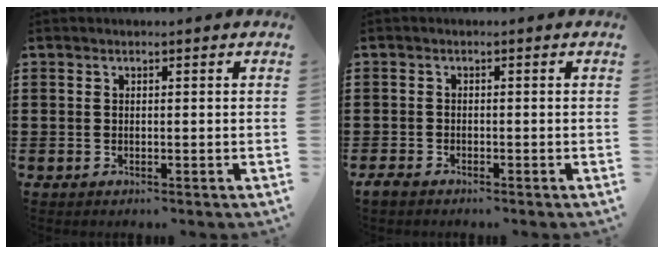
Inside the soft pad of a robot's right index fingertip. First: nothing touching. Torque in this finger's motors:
{"motor_torque": [-2.14, 0.00, -1.05, -0.21]}